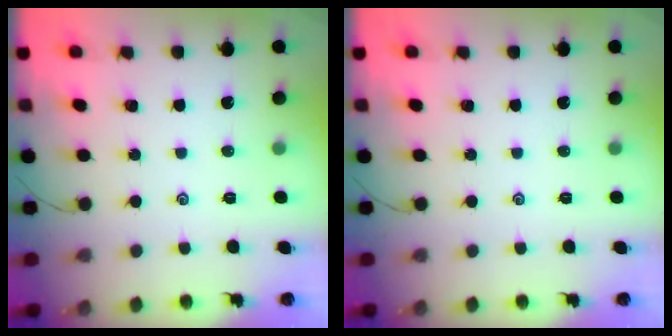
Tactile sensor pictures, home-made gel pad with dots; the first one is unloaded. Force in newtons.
{"total": 0.0}